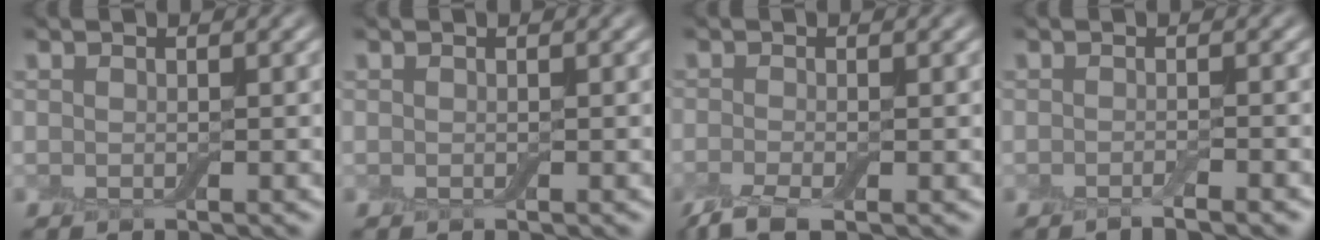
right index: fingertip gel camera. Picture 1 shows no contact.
{"total": 0.0}
{"total": 3.1, "force": [-2.2, 0.7, 2.1], "torque": [-0.044, -0.008, -0.050]}
{"total": 1.5, "force": [-0.9, 0.2, 1.1], "torque": [-0.008, -0.002, -0.020]}